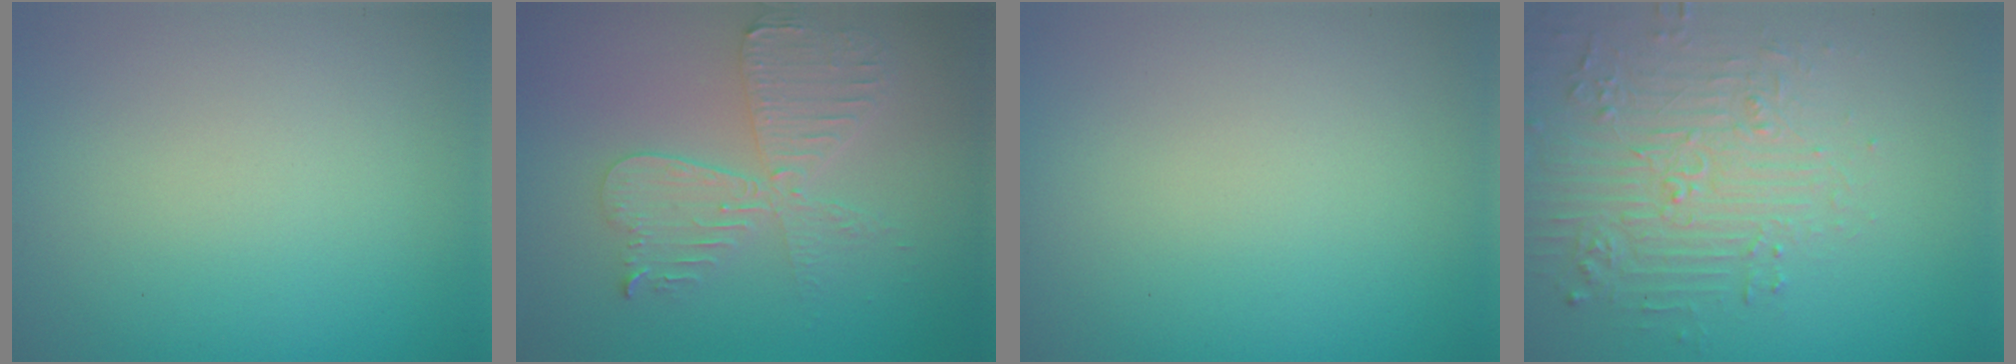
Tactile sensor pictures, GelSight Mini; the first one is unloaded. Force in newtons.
{"total": 4.3, "press": 3.7, "slide": 2.1}
{"total": 0.0}
{"total": 4.9, "press": 4.1, "slide": 2.7}